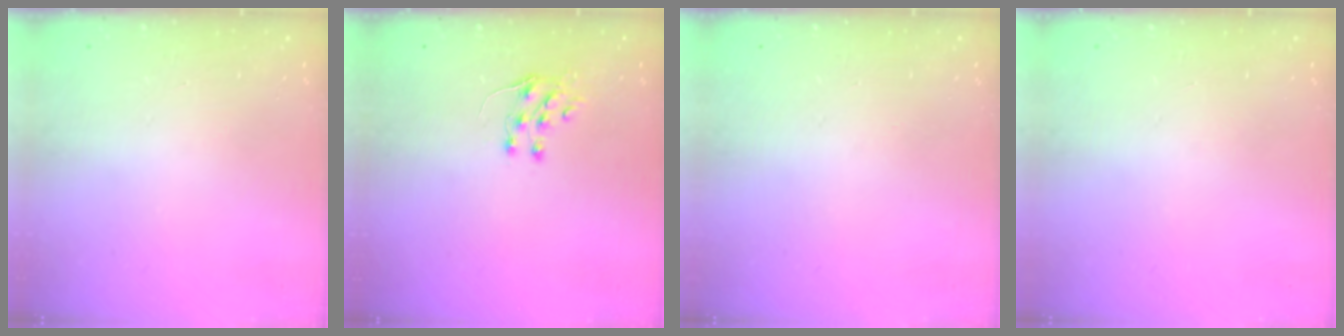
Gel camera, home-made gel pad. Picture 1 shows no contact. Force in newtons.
{"total": 6.0, "press": 5.9, "slide": 0.7}
{"total": 0.0}
{"total": 0.0}